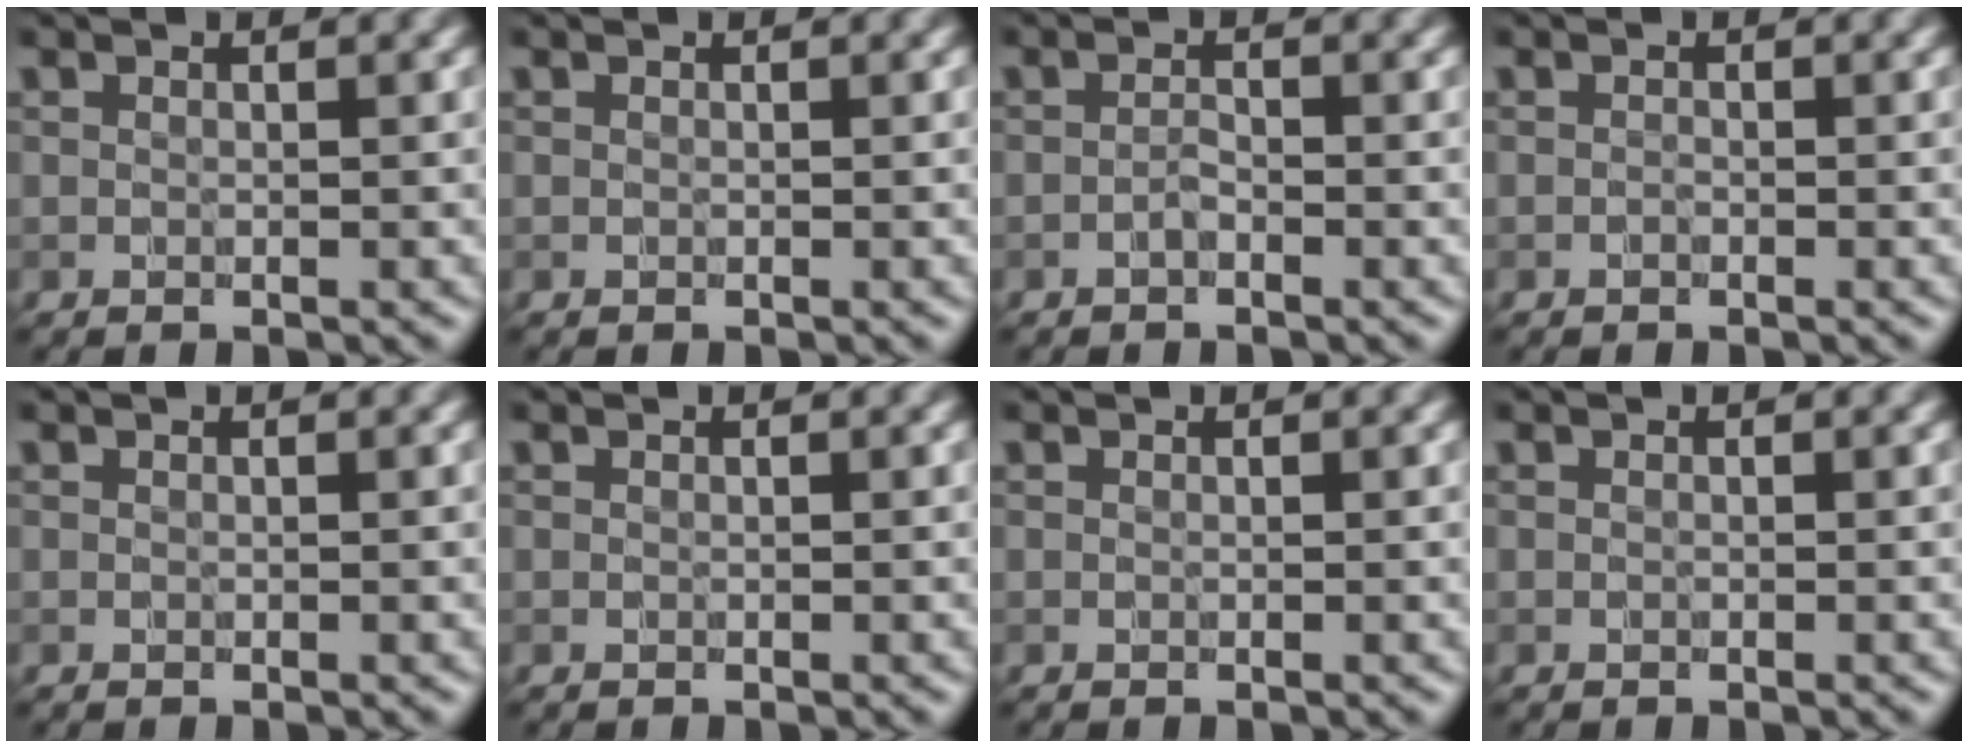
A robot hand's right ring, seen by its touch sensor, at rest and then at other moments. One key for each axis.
{"total": 0.0}
{"total": 0.6, "fx": -0.5, "fy": 0.1, "fz": 0.4, "tx": -0.007, "ty": 0.002, "tz": -0.011}
{"total": 0.0}
{"total": 0.0}
{"total": 0.0}
{"total": 0.0}
{"total": 0.0}